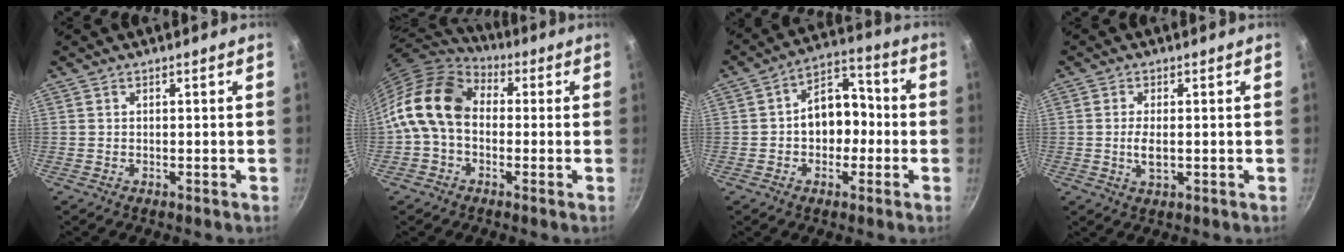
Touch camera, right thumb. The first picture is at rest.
{"total": 14.6, "force": [0.1, 10.6, 10.1], "torque": [-0.167, 0.035, -0.021]}
{"total": 10.6, "force": [-1.0, 7.8, 7.1], "torque": [-0.051, 0.042, -0.028]}
{"total": 3.2, "force": [-0.2, 1.4, 2.9], "torque": [-0.061, -0.005, -0.004]}